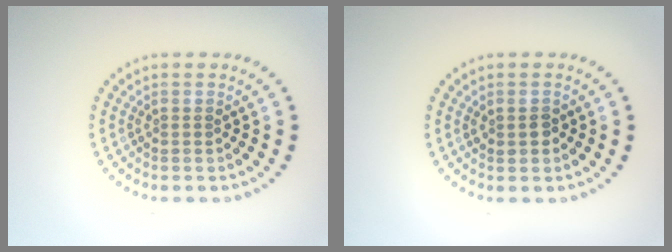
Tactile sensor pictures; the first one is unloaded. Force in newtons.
{"total": 1.3, "press": 1.3, "slide": 0.2}